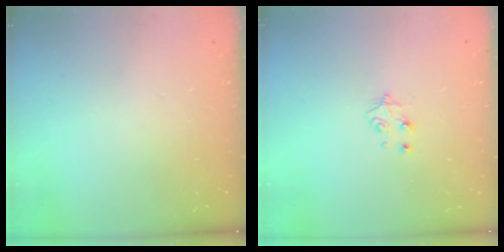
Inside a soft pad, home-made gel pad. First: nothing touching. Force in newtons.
{"total": 5.3, "press": 5.2, "slide": 0.8}